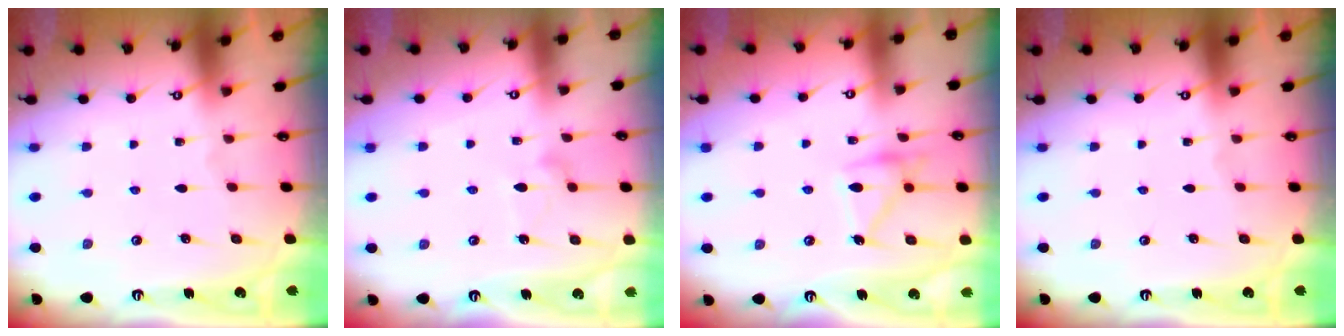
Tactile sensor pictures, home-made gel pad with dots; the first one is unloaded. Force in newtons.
{"total": 9.9, "press": 9.9, "slide": 0.4}
{"total": 15.6, "press": 15.5, "slide": 1.0}
{"total": 0.0}